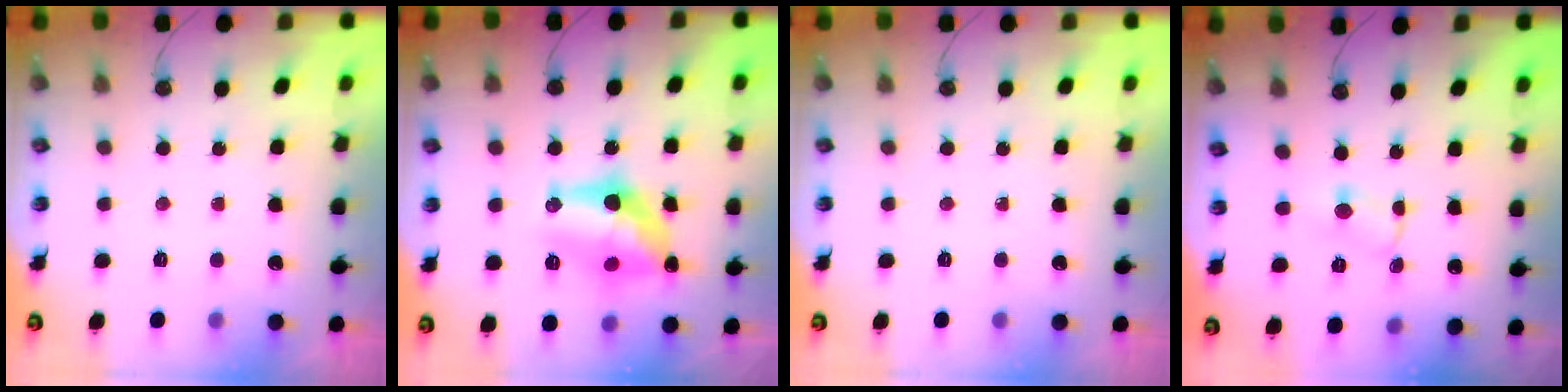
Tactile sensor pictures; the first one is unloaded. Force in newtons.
{"total": 12.7, "press": 12.7, "slide": 0.4}
{"total": 0.0}
{"total": 1.0, "press": 0.9, "slide": 0.1}